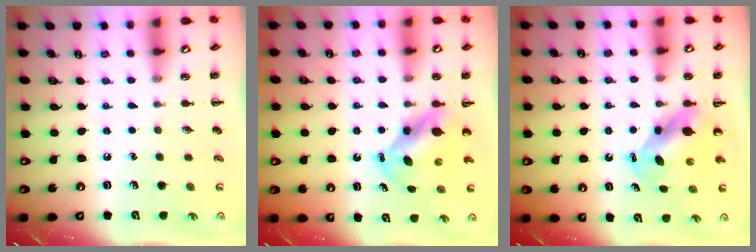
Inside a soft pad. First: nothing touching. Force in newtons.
{"total": 5.6, "press": 5.5, "slide": 1.1}
{"total": 6.2, "press": 6.1, "slide": 1.0}